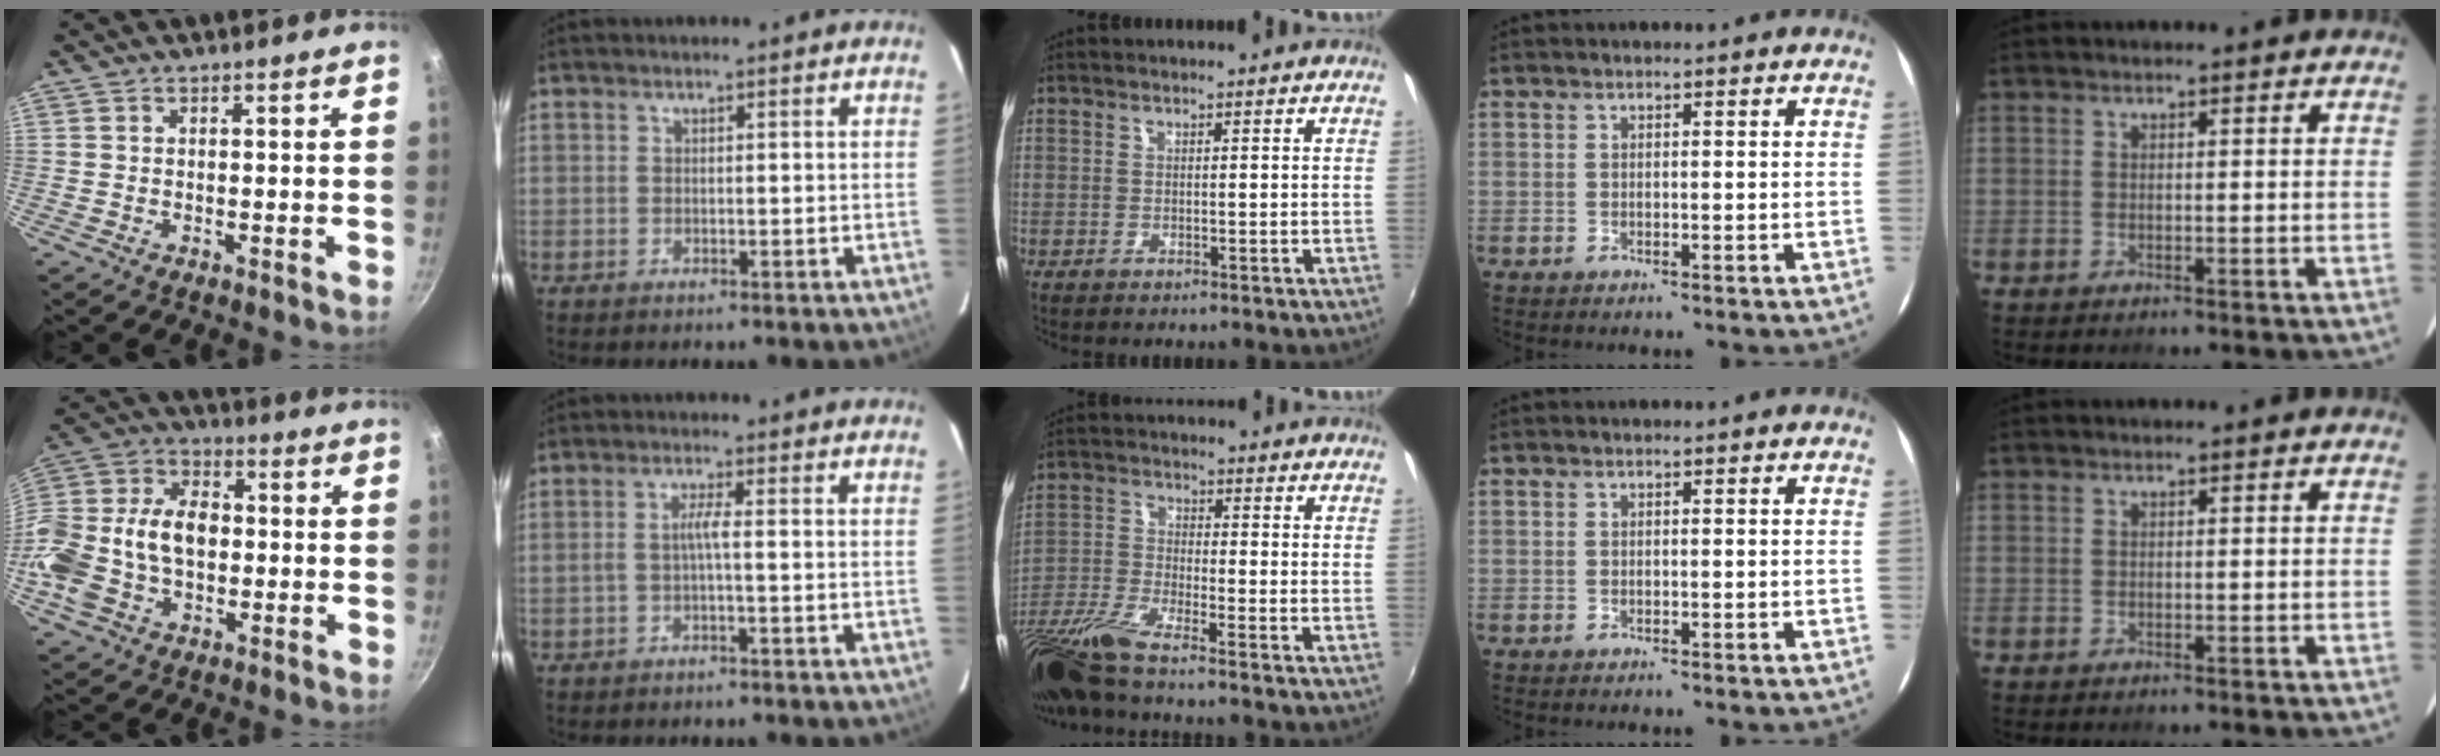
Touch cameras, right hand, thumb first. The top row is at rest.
{"thumb": {"total": 18.7, "force": [-2.1, 13.2, 13.1], "torque": [-0.248, 0.048, -0.044]}, "index": {"total": 1.7, "force": [-0.7, -0.2, 1.6], "torque": [-0.031, 0.003, -0.014]}, "middle": {"total": 10.7, "force": [-8.6, 0.1, 6.3], "torque": [-0.138, -0.036, -0.169]}}